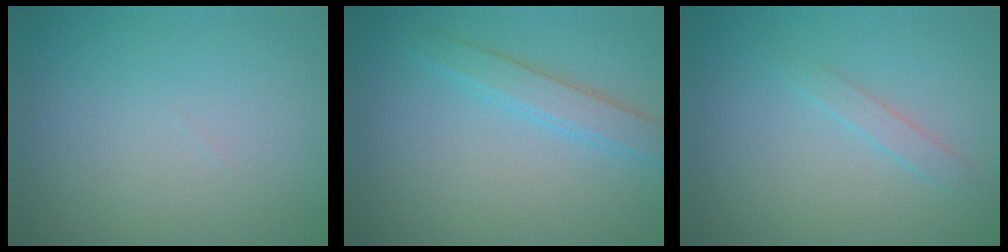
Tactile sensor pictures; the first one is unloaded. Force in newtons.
{"total": 2.4, "press": 2.4, "slide": 0.1}
{"total": 1.2, "press": 1.2, "slide": 0.1}